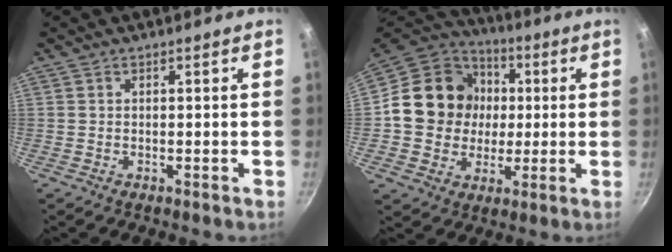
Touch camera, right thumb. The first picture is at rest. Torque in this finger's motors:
{"motor_torque": [1.09, 3.12, 0.81, -0.77, 0.39]}